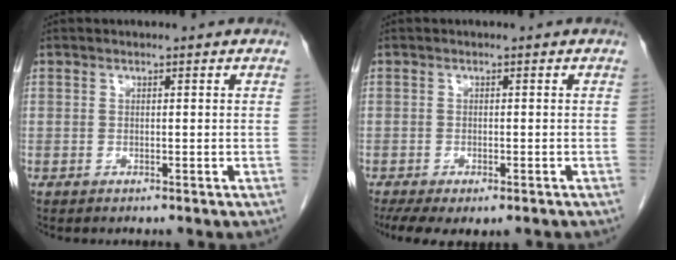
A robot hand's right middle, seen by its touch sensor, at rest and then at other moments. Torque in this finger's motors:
{"motor_torque": [0.80, -0.51, 0.13, 0.05]}